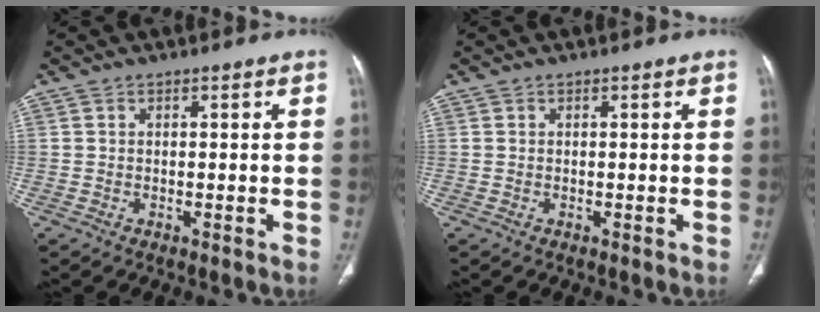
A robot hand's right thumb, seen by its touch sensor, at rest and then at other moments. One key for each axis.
{"total": 0.0}